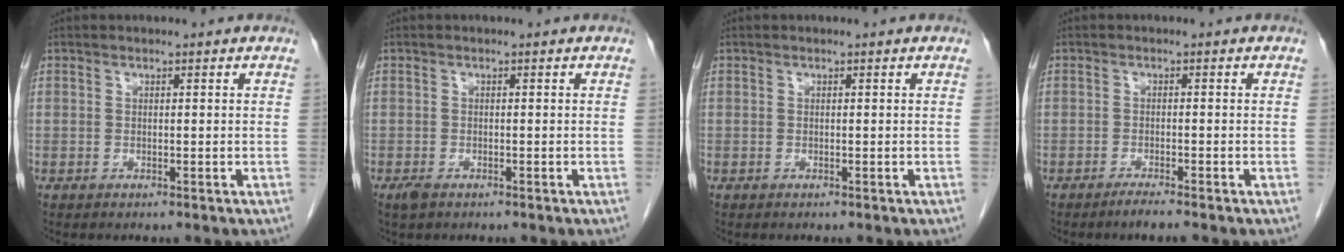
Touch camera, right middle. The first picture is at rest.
{"total": 1.4, "force": [-0.9, 0.7, 0.9], "torque": [-0.022, -0.002, -0.013]}
{"total": 0.0}
{"total": 1.8, "force": [-1.5, -0.3, 1.0], "torque": [-0.024, -0.004, -0.029]}